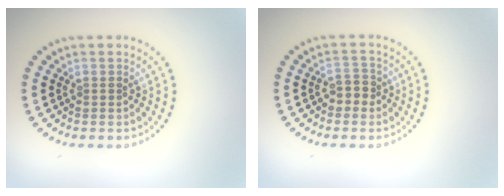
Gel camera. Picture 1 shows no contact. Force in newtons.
{"total": 1.8, "press": 1.6, "slide": 0.7}